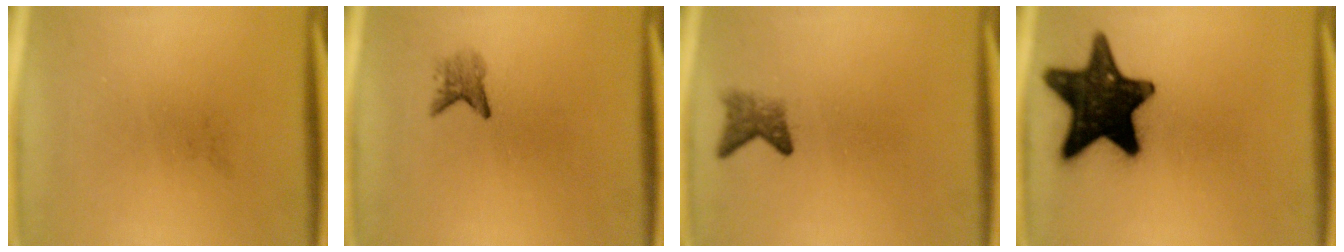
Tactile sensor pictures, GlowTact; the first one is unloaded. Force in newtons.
{"total": 2.0}
{"total": 2.4}
{"total": 18.2}